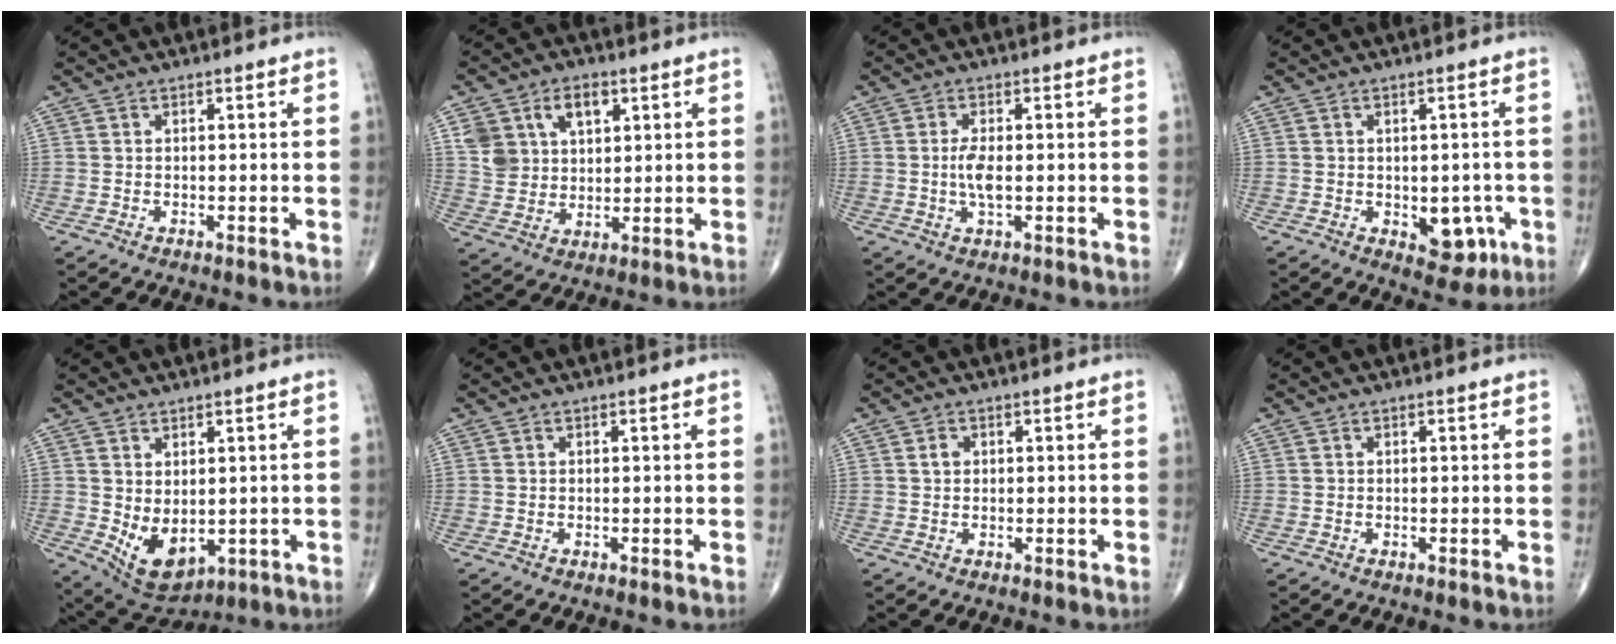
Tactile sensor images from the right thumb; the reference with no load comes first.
{"total": 10.3, "force": [4.2, 7.5, 5.8], "torque": [-0.071, -0.010, 0.085]}
{"total": 3.8, "force": [-0.2, 1.3, 3.5], "torque": [-0.079, -0.004, -0.005]}
{"total": 6.7, "force": [-1.9, 4.3, 4.9], "torque": [-0.026, 0.005, -0.014]}
{"total": 8.7, "force": [-0.7, 5.2, 6.9], "torque": [-0.100, -0.009, 0.015]}
{"total": 0.0}
{"total": 1.5, "force": [0.4, 1.2, 0.8], "torque": [-0.010, 0.003, 0.006]}
{"total": 0.0}